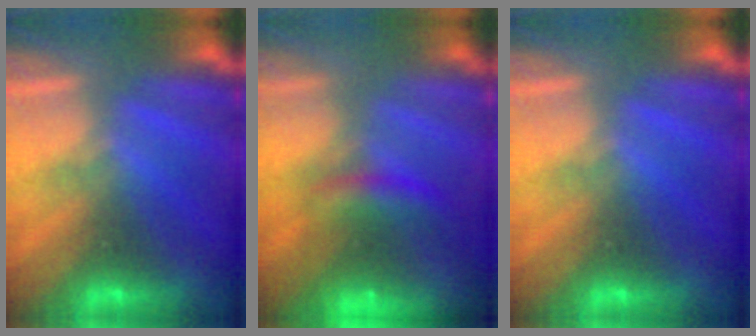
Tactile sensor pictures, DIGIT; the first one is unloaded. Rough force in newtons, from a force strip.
{"total": 7.4}
{"total": 0.0}